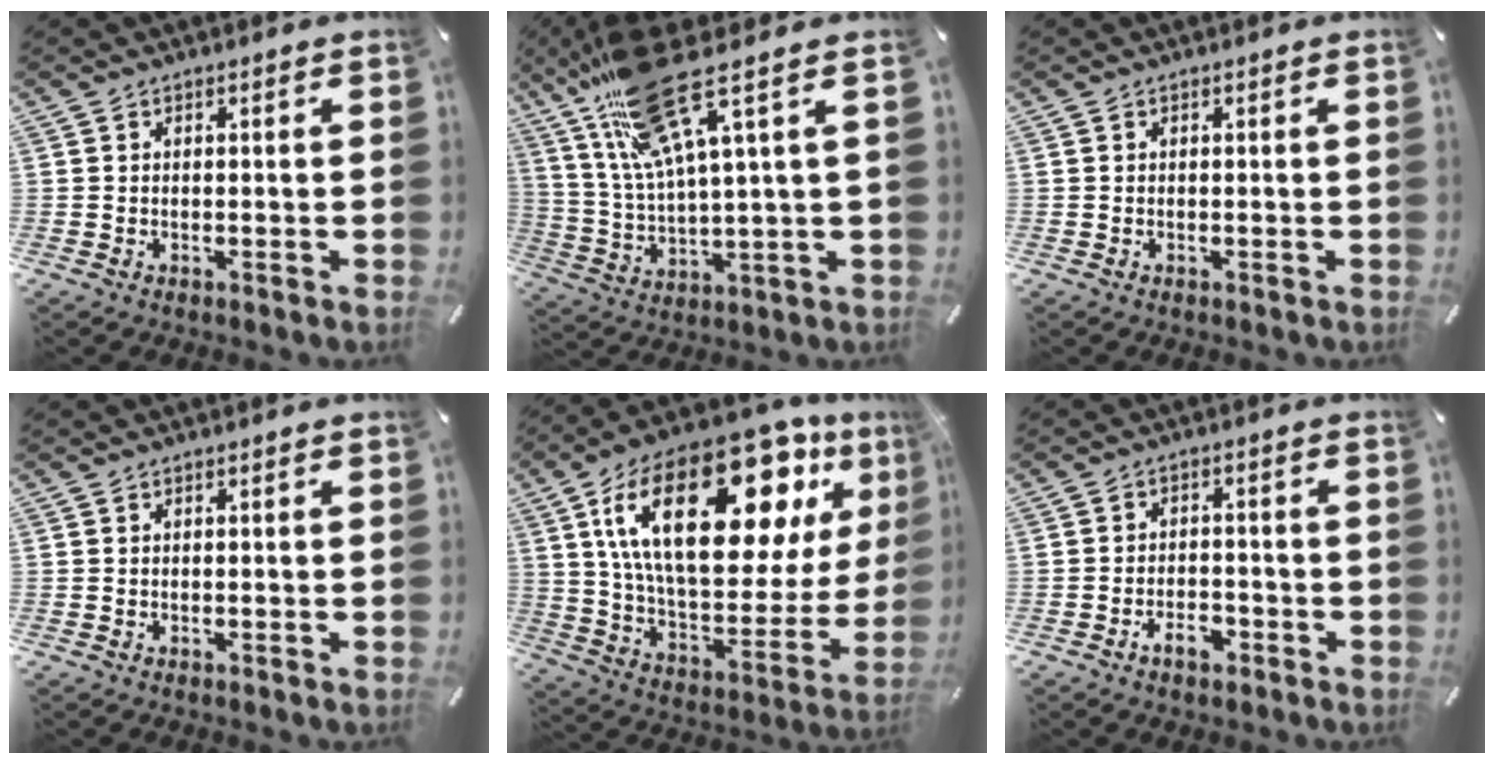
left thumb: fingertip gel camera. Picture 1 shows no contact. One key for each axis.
{"total": 19.2, "fx": 10.9, "fy": 4.3, "fz": 15.2, "tx": -0.327, "ty": -0.040, "tz": 0.178}
{"total": 0.0}
{"total": 0.0}
{"total": 31.6, "fx": 14.6, "fy": 14.8, "fz": 23.8, "tx": -0.418, "ty": -0.081, "tz": 0.243}
{"total": 4.9, "fx": -3.0, "fy": 2.6, "fz": 2.8, "tx": -0.048, "ty": 0.015, "tz": -0.054}